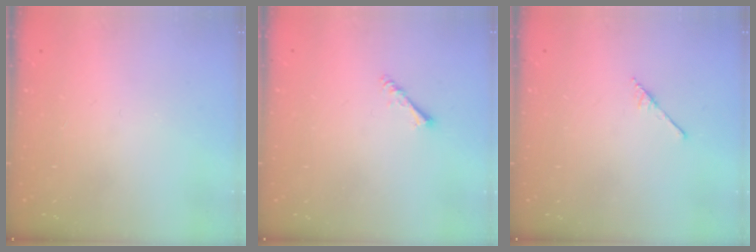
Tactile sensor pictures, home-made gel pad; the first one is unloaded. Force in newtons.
{"total": 1.4, "press": 1.3, "slide": 0.3}
{"total": 2.5, "press": 2.4, "slide": 0.3}